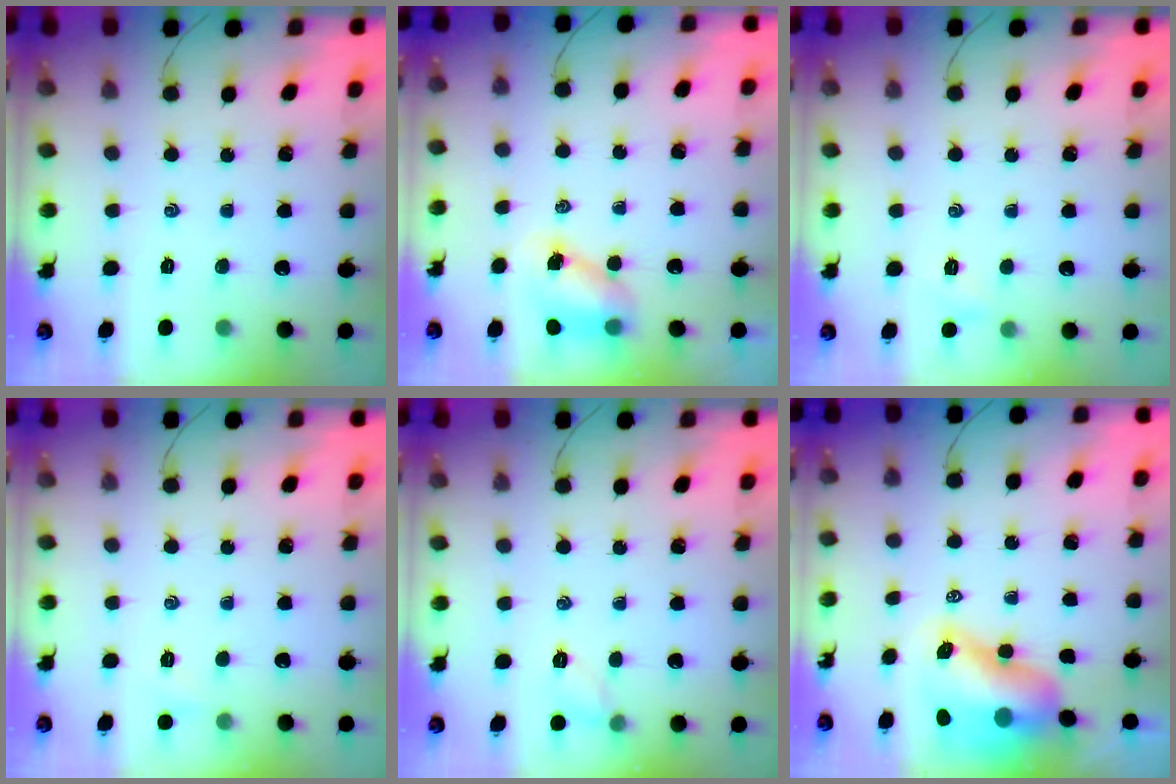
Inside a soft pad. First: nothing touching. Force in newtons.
{"total": 6.9, "press": 6.8, "slide": 0.9}
{"total": 2.8, "press": 2.7, "slide": 0.8}
{"total": 3.4, "press": 3.2, "slide": 0.9}
{"total": 5.7, "press": 5.5, "slide": 1.5}
{"total": 10.7, "press": 10.0, "slide": 3.7}